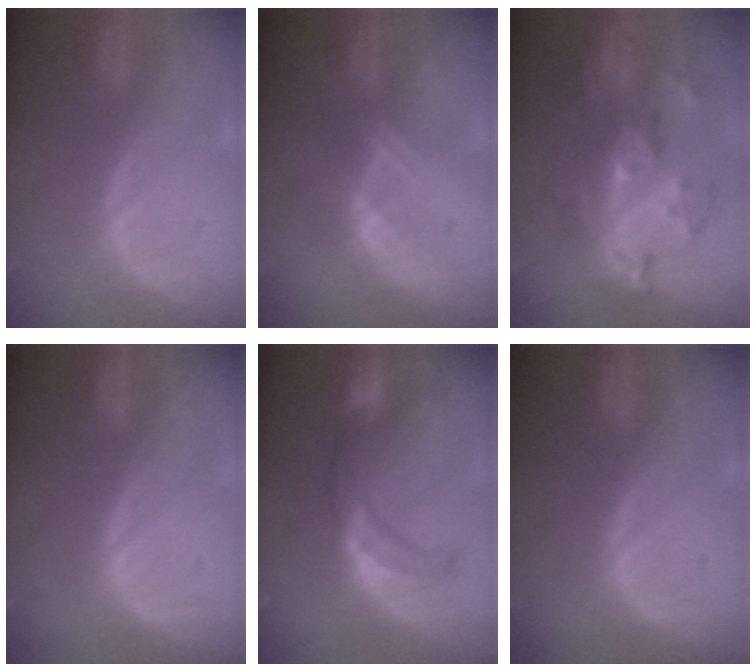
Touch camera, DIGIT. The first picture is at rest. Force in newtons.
{"total": 1.9, "press": 1.9, "slide": 0.3}
{"total": 8.8, "press": 7.8, "slide": 4.0}
{"total": 0.0}
{"total": 7.9, "press": 7.9, "slide": 0.2}
{"total": 0.0}